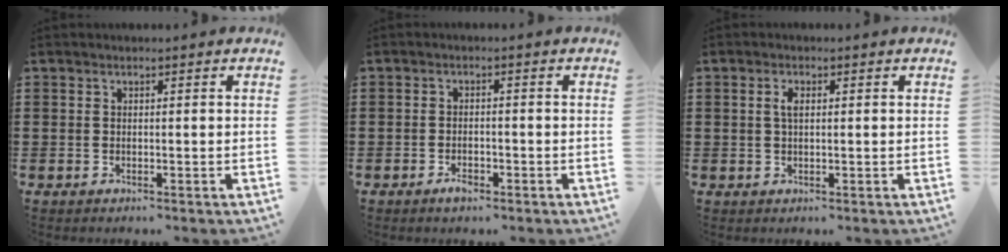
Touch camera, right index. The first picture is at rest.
{"total": 1.9, "force": [-1.3, 0.7, 1.2], "torque": [-0.024, -0.001, -0.025]}
{"total": 2.2, "force": [0.5, 0.9, 1.9], "torque": [-0.041, 0.006, 0.006]}